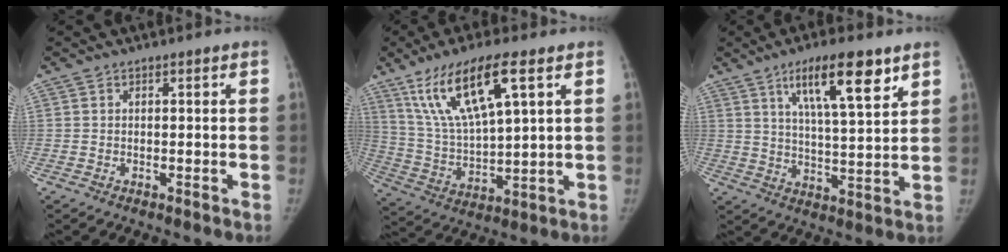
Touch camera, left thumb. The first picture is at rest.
{"total": 16.1, "force": [8.3, 4.3, 13.2], "torque": [-0.253, -0.020, 0.166]}
{"total": 13.2, "force": [7.4, 3.1, 10.5], "torque": [-0.160, -0.034, 0.124]}